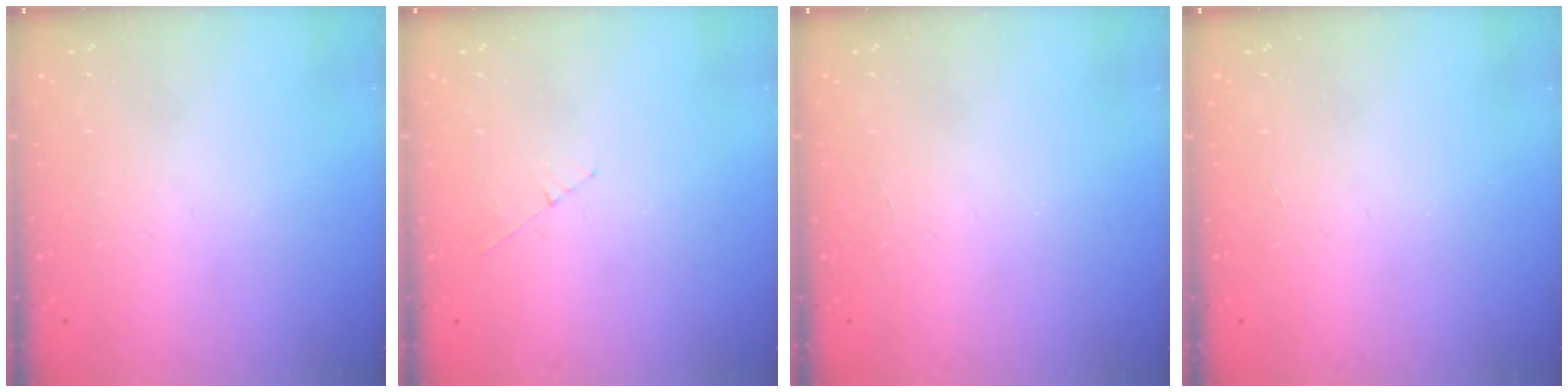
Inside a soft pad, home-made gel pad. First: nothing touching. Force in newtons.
{"total": 3.6, "press": 3.5, "slide": 0.4}
{"total": 0.0}
{"total": 0.0}